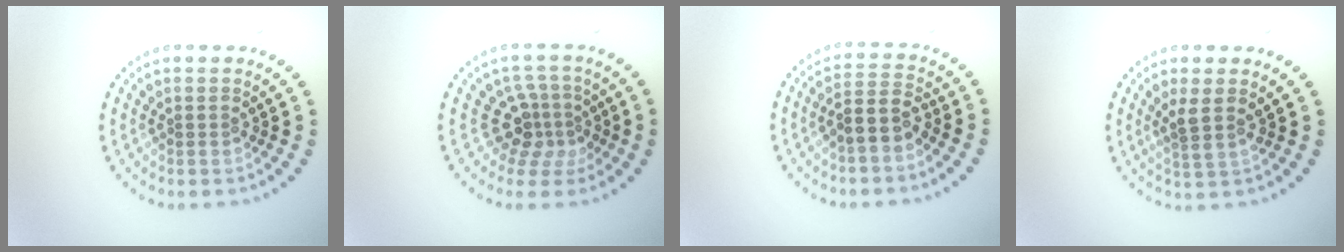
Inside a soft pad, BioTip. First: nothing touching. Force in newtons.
{"total": 3.3, "press": 2.3, "slide": 2.3}
{"total": 2.6, "press": 2.1, "slide": 1.4}
{"total": 1.9, "press": 1.5, "slide": 1.2}